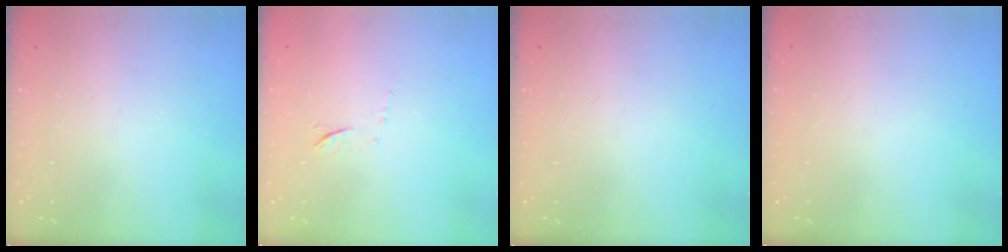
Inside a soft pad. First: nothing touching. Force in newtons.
{"total": 6.1, "press": 5.9, "slide": 1.5}
{"total": 0.0}
{"total": 0.0}